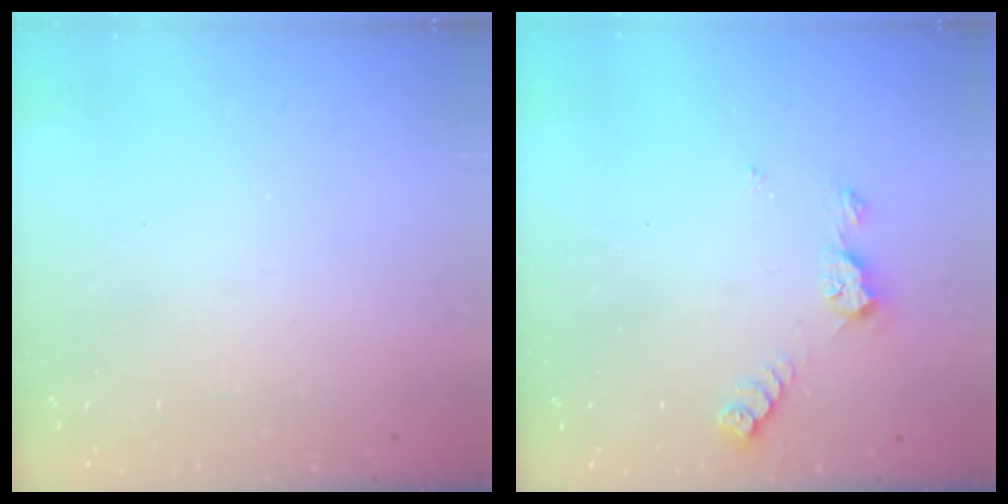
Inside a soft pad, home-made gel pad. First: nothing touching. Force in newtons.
{"total": 5.5, "press": 5.4, "slide": 0.6}